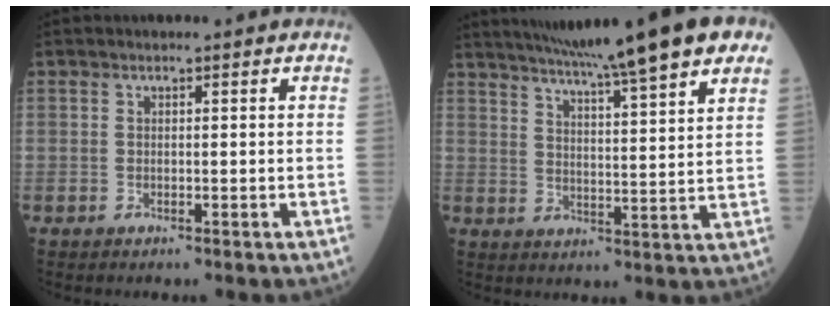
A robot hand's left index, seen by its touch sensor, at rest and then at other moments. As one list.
[{"total": 20.0, "force": [15.4, 0.5, 12.8], "torque": [-0.204, 0.014, 0.208]}]